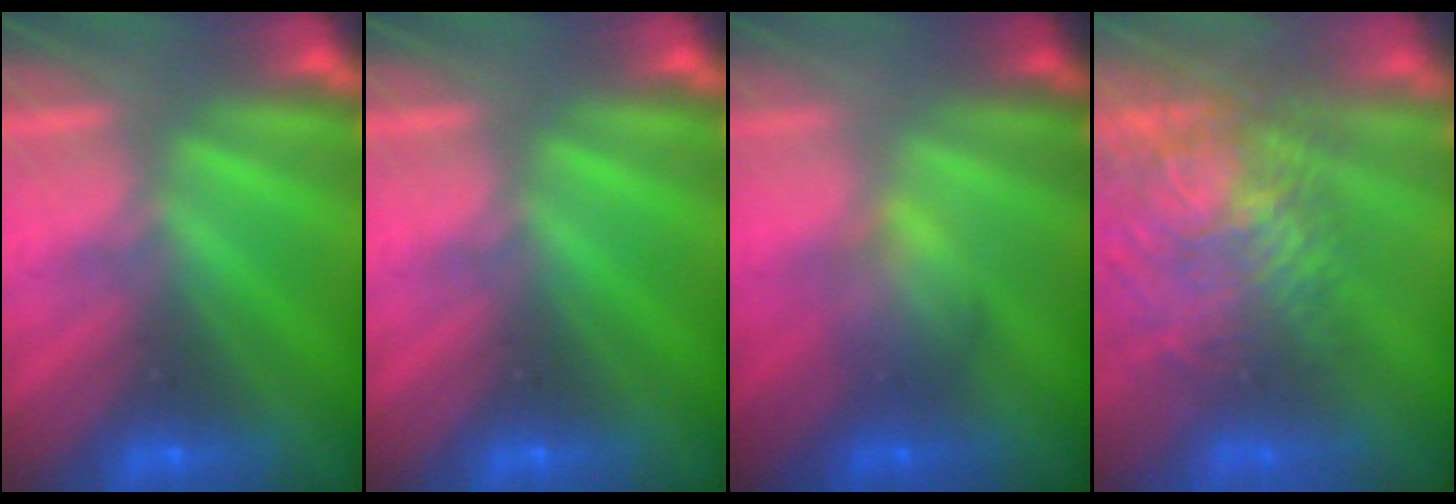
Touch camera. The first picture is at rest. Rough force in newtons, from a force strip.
{"total": 0.0}
{"total": 2.0}
{"total": 7.7}